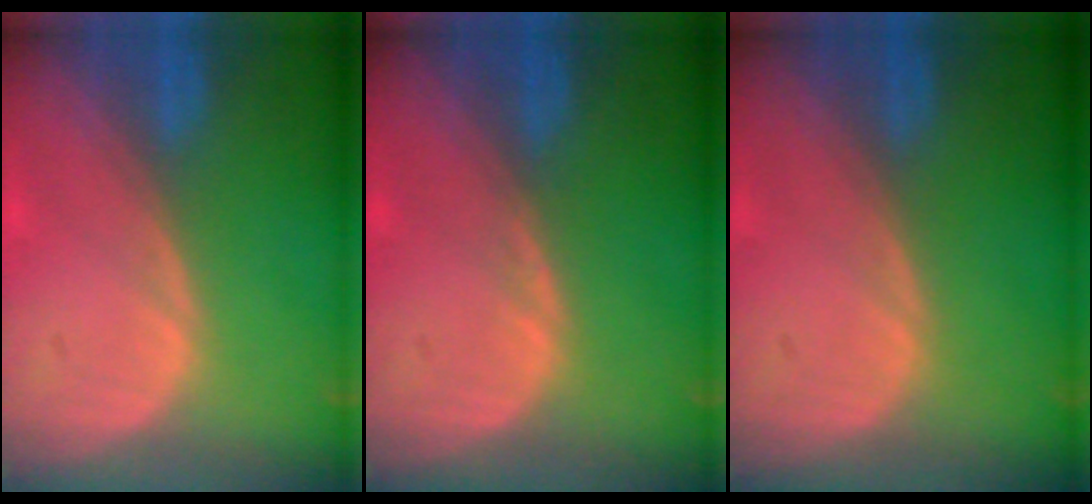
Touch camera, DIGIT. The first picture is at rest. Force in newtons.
{"total": 0.5, "press": 0.5, "slide": 0.2}
{"total": 0.0}